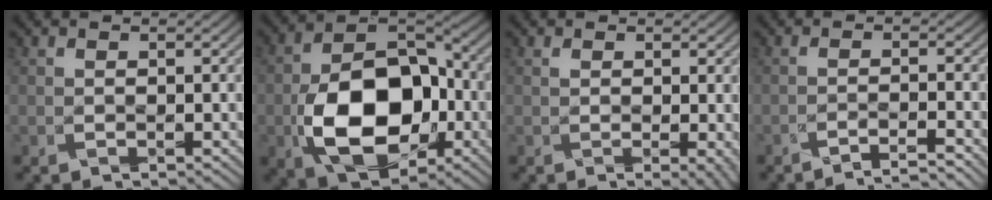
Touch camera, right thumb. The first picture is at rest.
{"total": 13.8, "force": [-3.7, 8.7, 10.0], "torque": [-0.182, -0.016, -0.068]}
{"total": 2.8, "force": [0.0, 1.4, 2.5], "torque": [-0.030, -0.003, 0.003]}
{"total": 3.0, "force": [-2.6, -1.1, 1.0], "torque": [-0.016, 0.008, -0.049]}